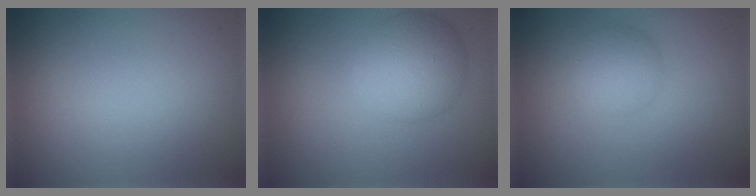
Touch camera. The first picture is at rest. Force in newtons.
{"total": 6.0, "press": 6.0, "slide": 0.1}
{"total": 2.8, "press": 2.8, "slide": 0.1}